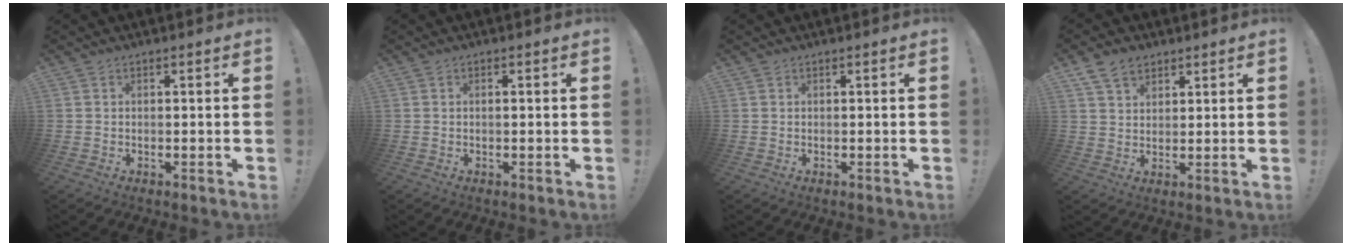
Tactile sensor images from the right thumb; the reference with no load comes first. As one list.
[{"total": 0.6, "force": [-0.2, 0.1, 0.6], "torque": [-0.012, 0.001, -0.004]}, {"total": 0.0}, {"total": 7.0, "force": [4.4, 4.7, 2.7], "torque": [-0.047, -0.017, 0.086]}]